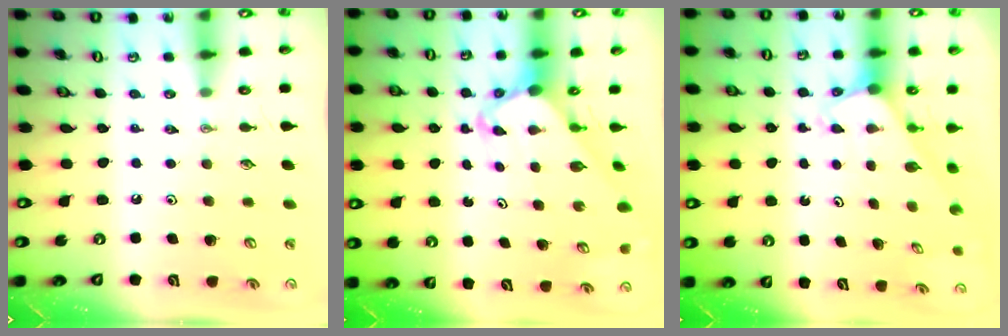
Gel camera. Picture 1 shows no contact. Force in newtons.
{"total": 6.4, "press": 6.4, "slide": 0.6}
{"total": 2.0, "press": 2.0, "slide": 0.1}